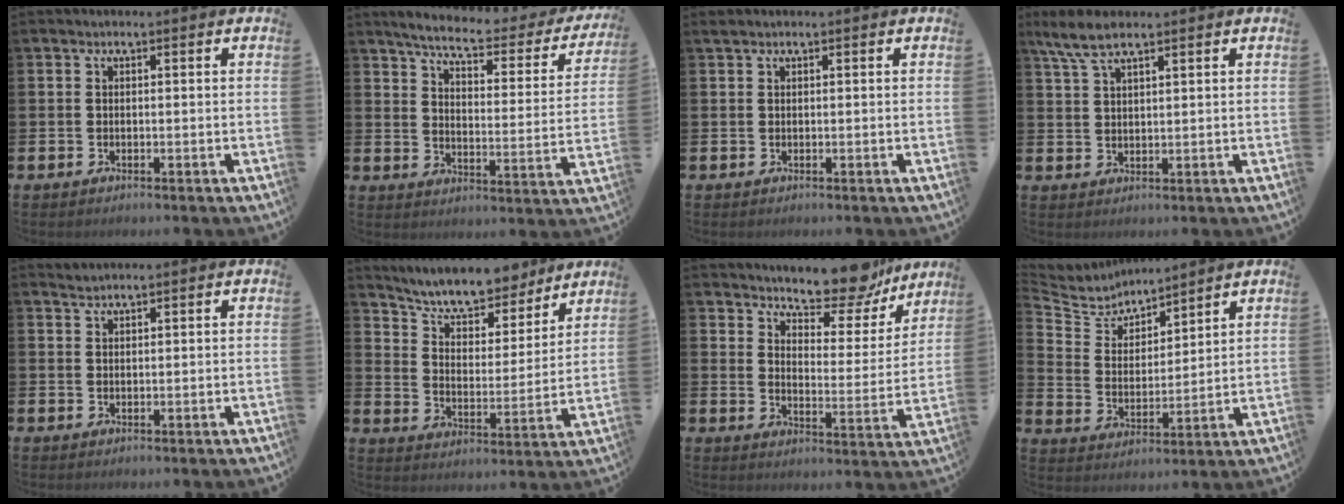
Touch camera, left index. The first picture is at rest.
{"total": 6.1, "force": [5.3, 1.1, 2.9], "torque": [-0.077, -0.036, 0.082]}
{"total": 0.6, "force": [0.6, 0.1, 0.2], "torque": [-0.003, 0.002, 0.010]}
{"total": 5.6, "force": [4.3, 1.4, 3.4], "torque": [-0.073, -0.008, 0.077]}
{"total": 1.4, "force": [1.3, 0.0, 0.1], "torque": [-0.003, 0.001, 0.025]}
{"total": 9.0, "force": [8.3, 2.5, 2.3], "torque": [-0.074, -0.060, 0.145]}
{"total": 10.1, "force": [9.4, 2.3, 2.6], "torque": [-0.058, -0.066, 0.170]}
{"total": 5.7, "force": [5.5, 1.5, 0.1], "torque": [-0.042, -0.043, 0.094]}